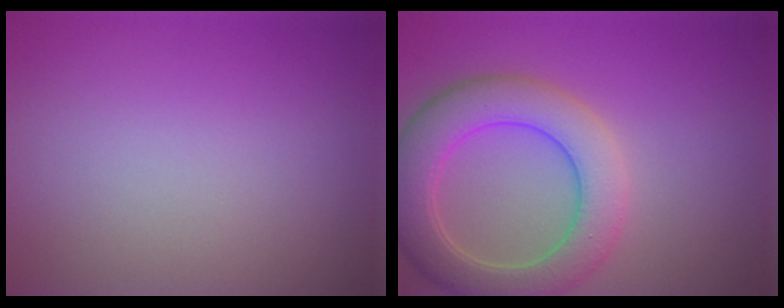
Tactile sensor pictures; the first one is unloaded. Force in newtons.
{"total": 6.7, "press": 6.6, "slide": 0.7}